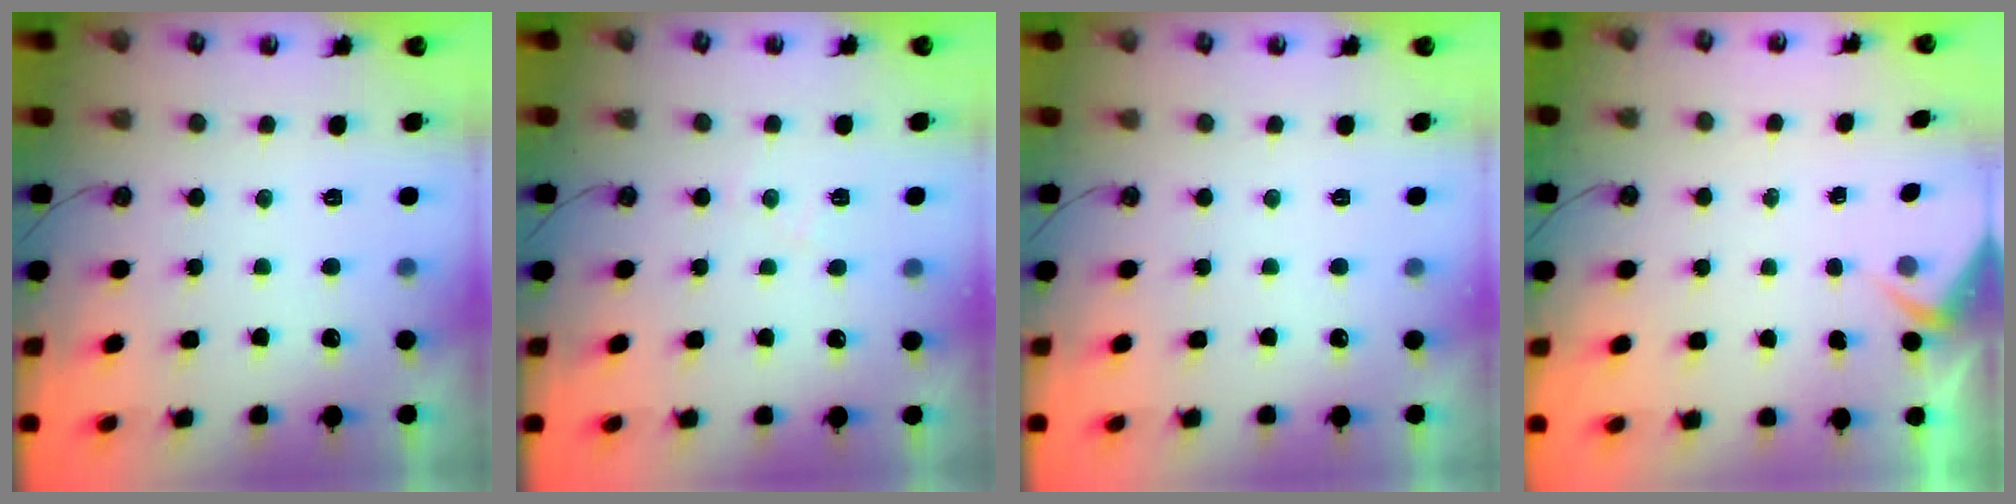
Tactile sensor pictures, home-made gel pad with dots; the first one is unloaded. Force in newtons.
{"total": 5.5, "press": 5.4, "slide": 0.8}
{"total": 0.0}
{"total": 2.6, "press": 2.5, "slide": 0.5}